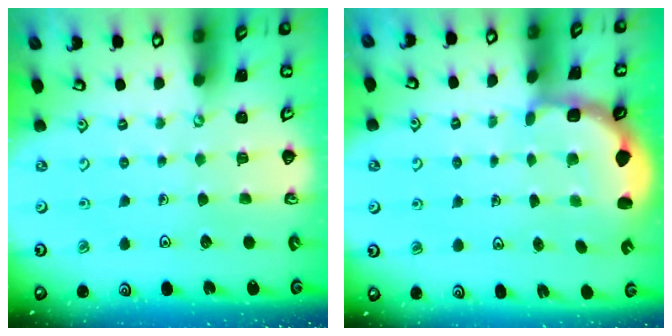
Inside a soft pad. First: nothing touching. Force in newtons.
{"total": 2.8, "press": 2.3, "slide": 1.7}